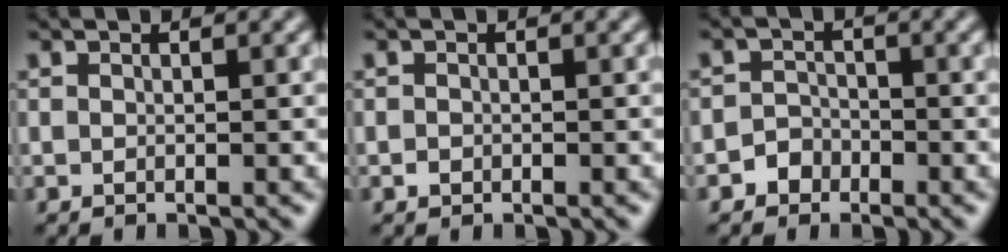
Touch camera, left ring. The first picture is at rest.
{"total": 0.6, "force": [-0.2, 0.5, 0.1], "torque": [0.002, -0.004, -0.005]}
{"total": 1.7, "force": [-1.0, 1.3, 0.2], "torque": [0.011, 0.008, -0.020]}